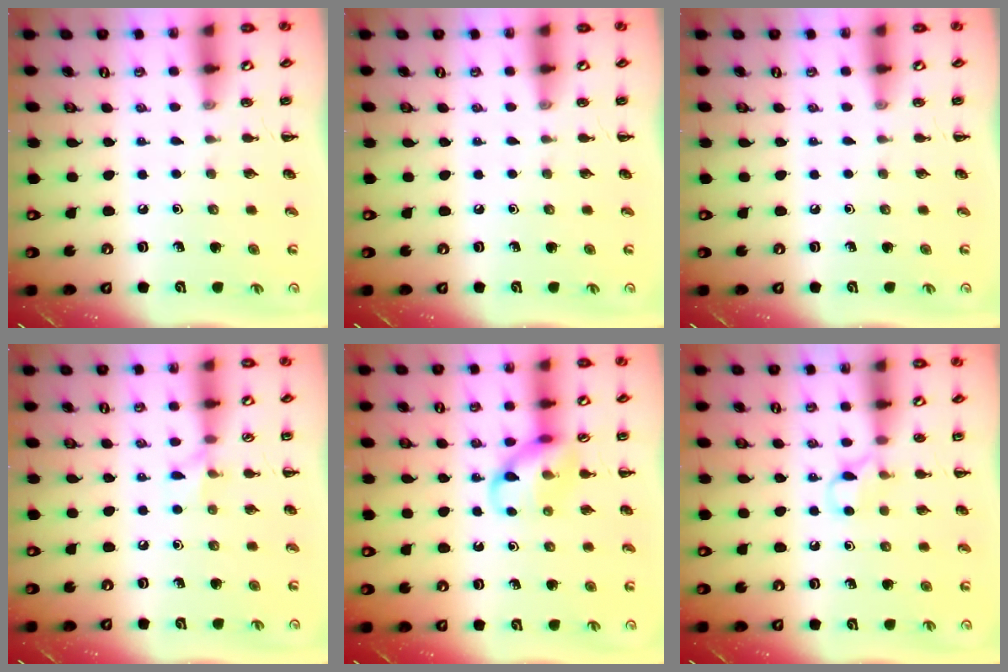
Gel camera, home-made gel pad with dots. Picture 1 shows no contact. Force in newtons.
{"total": 0.0}
{"total": 0.0}
{"total": 5.4, "press": 5.2, "slide": 1.6}
{"total": 10.6, "press": 10.5, "slide": 1.1}
{"total": 5.6, "press": 5.3, "slide": 1.9}